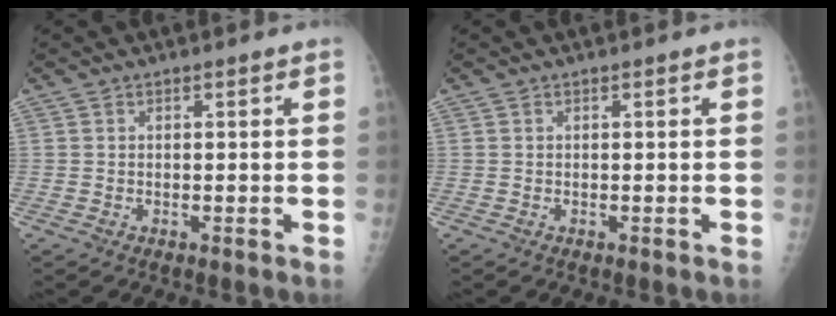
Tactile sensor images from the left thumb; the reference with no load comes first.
{"total": 0.0}